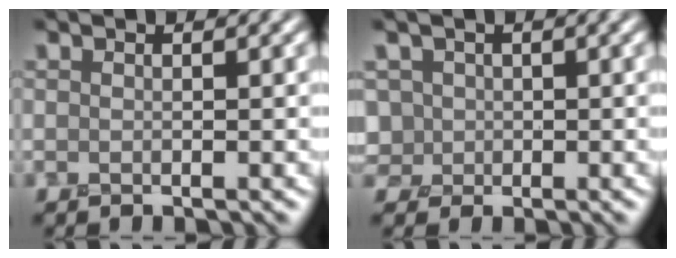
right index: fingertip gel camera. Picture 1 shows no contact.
{"total": 3.3, "force": [-0.1, 3.2, 0.8], "torque": [-0.009, 0.018, -0.010]}